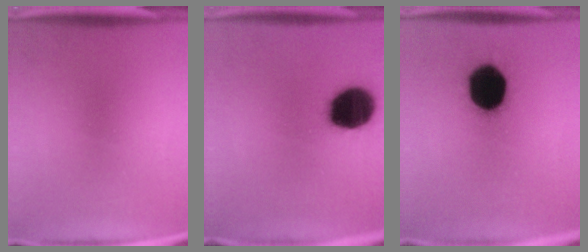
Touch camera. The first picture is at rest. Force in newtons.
{"total": 18.1}
{"total": 19.2}